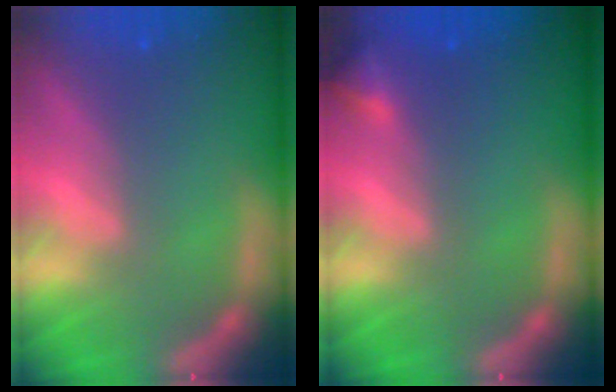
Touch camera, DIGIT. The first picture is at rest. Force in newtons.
{"total": 1.4}